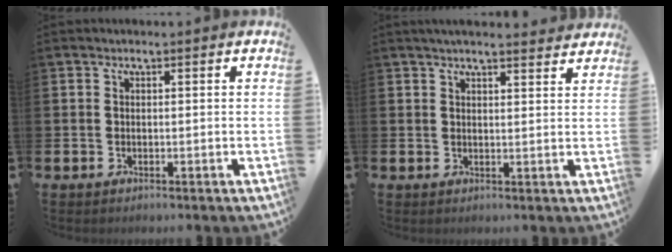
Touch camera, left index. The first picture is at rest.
{"total": 3.2, "force": [3.1, 0.1, 0.7], "torque": [-0.015, -0.011, 0.056]}